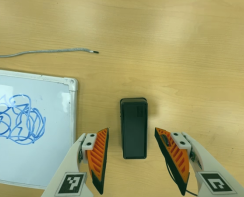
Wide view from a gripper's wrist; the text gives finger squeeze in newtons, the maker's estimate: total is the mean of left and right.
{"total": 0.0}